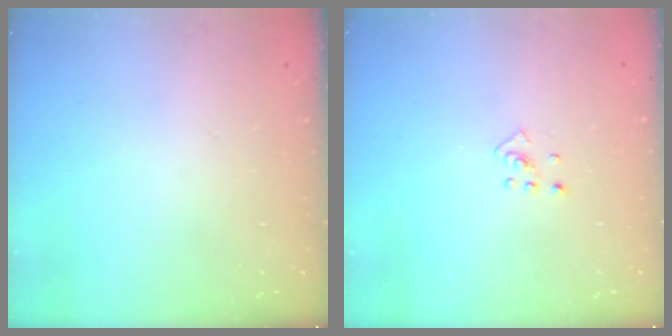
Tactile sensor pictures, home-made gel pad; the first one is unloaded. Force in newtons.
{"total": 2.0, "press": 1.9, "slide": 0.8}